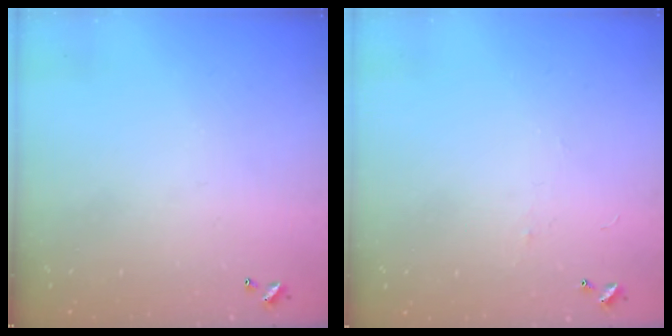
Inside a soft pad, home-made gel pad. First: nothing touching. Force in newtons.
{"total": 2.3, "press": 2.3, "slide": 0.3}